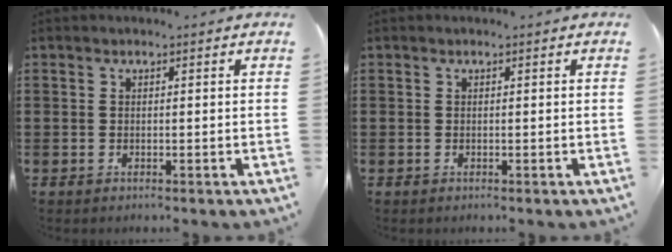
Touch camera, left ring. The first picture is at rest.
{"total": 0.0}